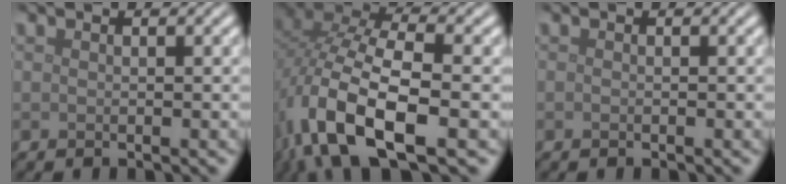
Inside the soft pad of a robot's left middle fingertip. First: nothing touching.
{"total": 11.8, "force": [-4.8, 5.0, 9.6], "torque": [-0.206, -0.014, -0.092]}
{"total": 0.0}